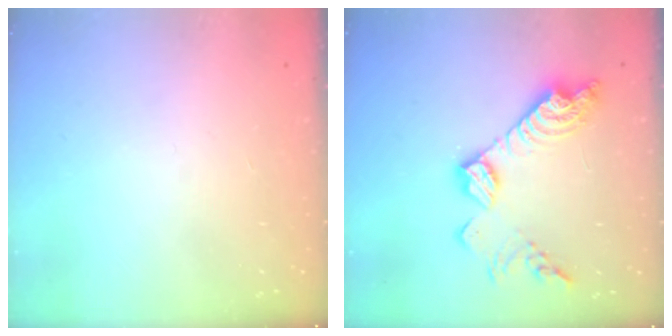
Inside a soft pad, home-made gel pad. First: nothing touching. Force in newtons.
{"total": 17.2, "press": 17.1, "slide": 1.2}